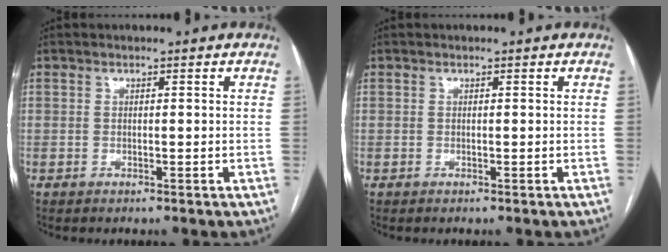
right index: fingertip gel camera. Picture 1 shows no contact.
{"total": 0.0}